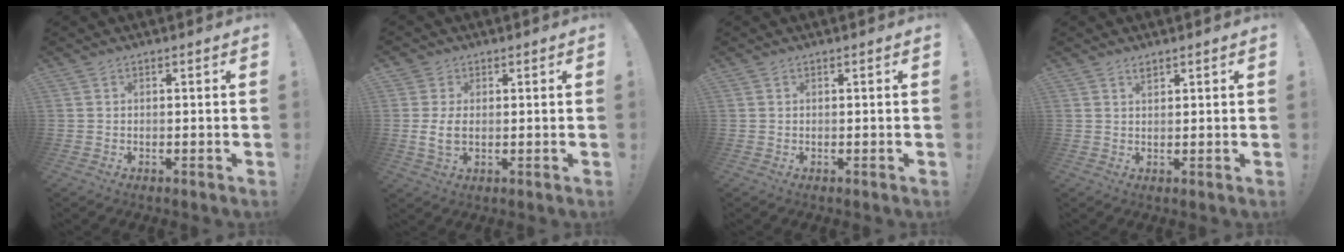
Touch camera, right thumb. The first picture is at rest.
{"total": 4.8, "force": [0.5, 3.3, 3.5], "torque": [-0.059, -0.005, 0.008]}
{"total": 0.0}
{"total": 1.6, "force": [1.5, 0.5, 0.5], "torque": [0.005, -0.008, 0.024]}